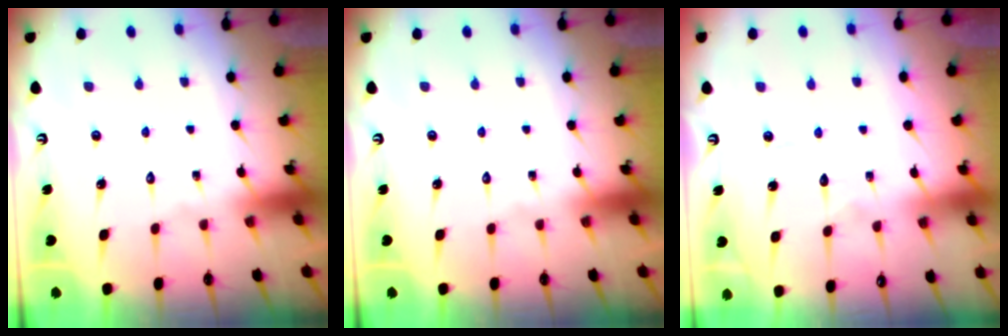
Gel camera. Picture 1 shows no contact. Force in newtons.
{"total": 0.0}
{"total": 3.2, "press": 3.2, "slide": 0.3}